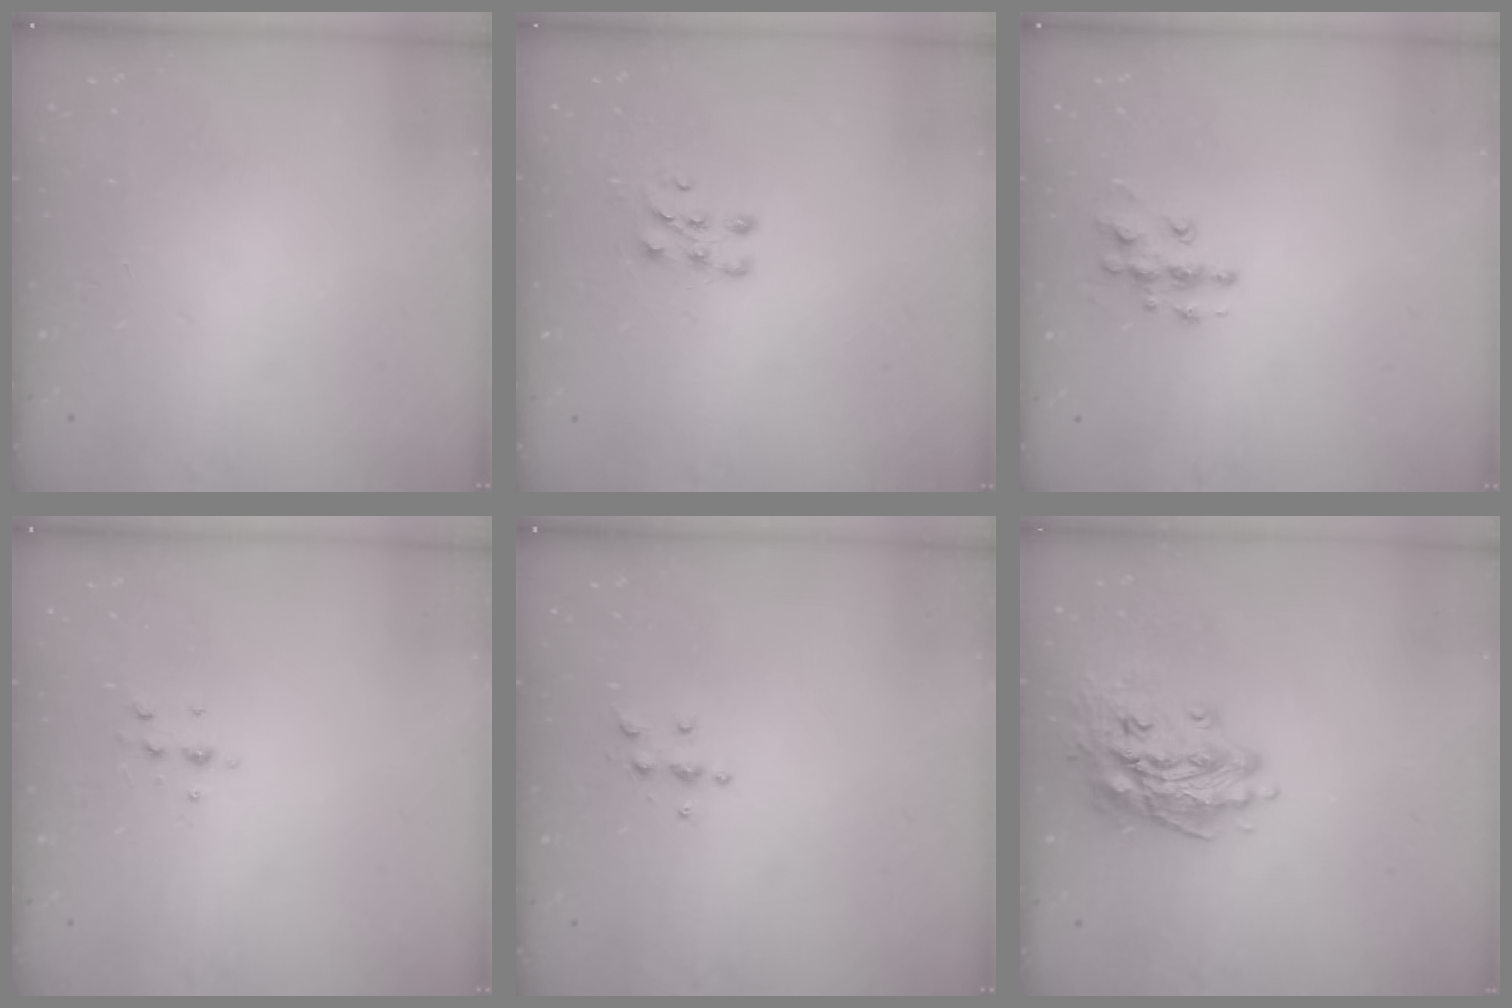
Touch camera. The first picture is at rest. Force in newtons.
{"total": 6.5, "press": 6.4, "slide": 0.7}
{"total": 8.3, "press": 8.2, "slide": 0.5}
{"total": 4.7, "press": 4.4, "slide": 1.6}
{"total": 5.3, "press": 5.3, "slide": 0.5}
{"total": 14.8, "press": 14.6, "slide": 2.5}